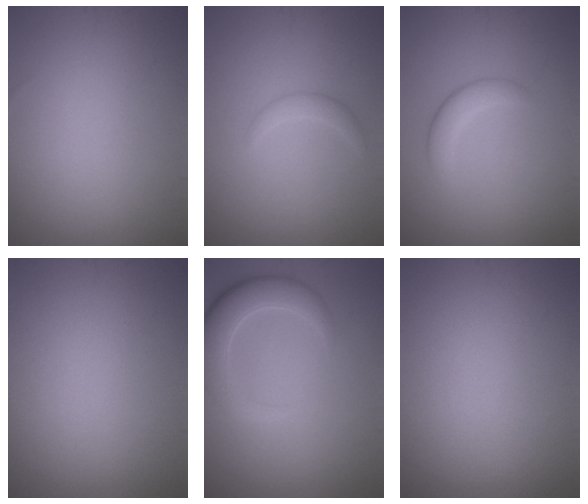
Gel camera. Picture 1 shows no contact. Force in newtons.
{"total": 1.2, "press": 1.1, "slide": 0.2}
{"total": 2.1, "press": 2.1, "slide": 0.1}
{"total": 0.0}
{"total": 4.7, "press": 4.7, "slide": 0.4}
{"total": 0.0}